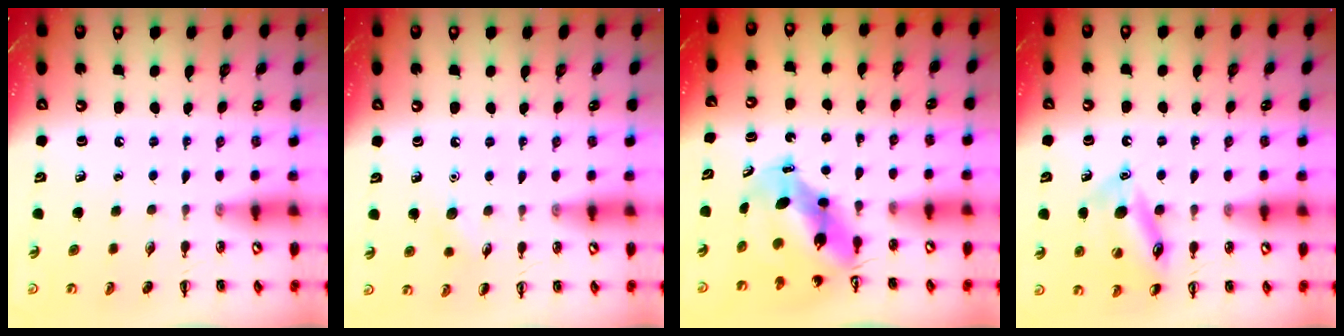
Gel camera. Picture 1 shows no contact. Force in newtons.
{"total": 5.0, "press": 4.7, "slide": 1.5}
{"total": 8.1, "press": 7.8, "slide": 2.3}
{"total": 14.5, "press": 14.4, "slide": 1.7}